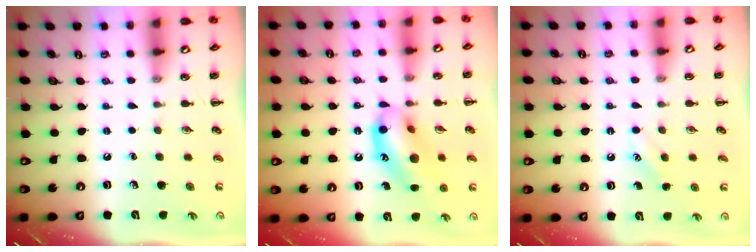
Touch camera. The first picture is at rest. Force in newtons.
{"total": 15.4, "press": 15.1, "slide": 2.6}
{"total": 3.3, "press": 3.2, "slide": 0.8}